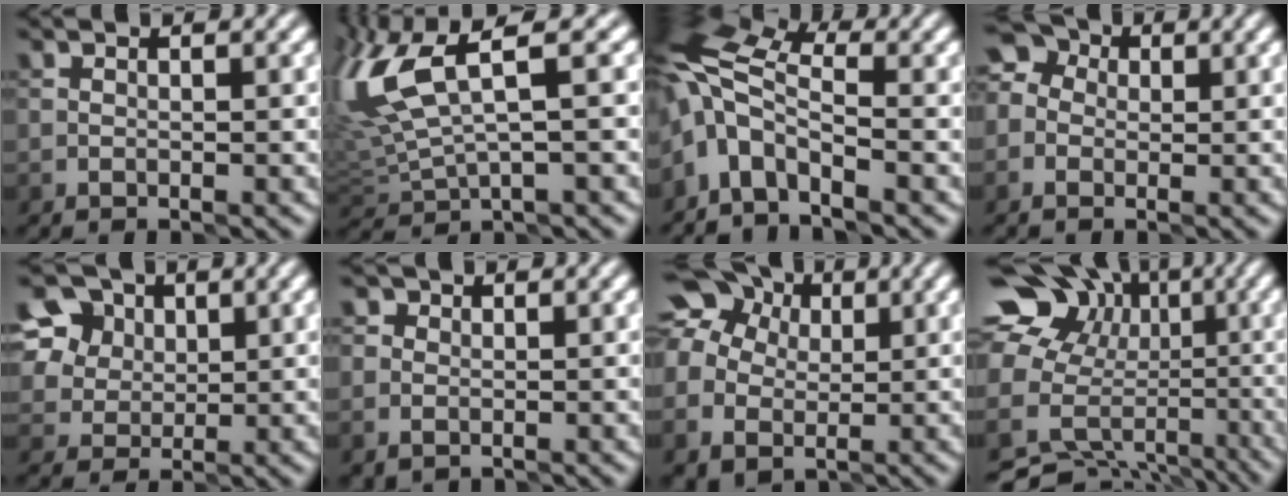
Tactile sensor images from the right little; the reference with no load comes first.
{"total": 8.7, "force": [3.0, 3.1, 7.5], "torque": [-0.187, 0.011, 0.060]}
{"total": 6.1, "force": [-1.5, 3.1, 5.1], "torque": [-0.099, 0.016, -0.050]}
{"total": 4.8, "force": [0.5, 4.3, 2.1], "torque": [-0.027, 0.029, -0.022]}
{"total": 9.5, "force": [5.0, 6.9, 4.2], "torque": [-0.086, 0.026, 0.081]}
{"total": 2.0, "force": [0.2, 1.9, 0.6], "torque": [0.003, 0.009, -0.007]}
{"total": 11.8, "force": [2.4, 10.1, 5.6], "torque": [-0.118, 0.025, 0.020]}
{"total": 16.9, "force": [0.6, 15.3, 7.2], "torque": [-0.162, 0.032, 0.016]}